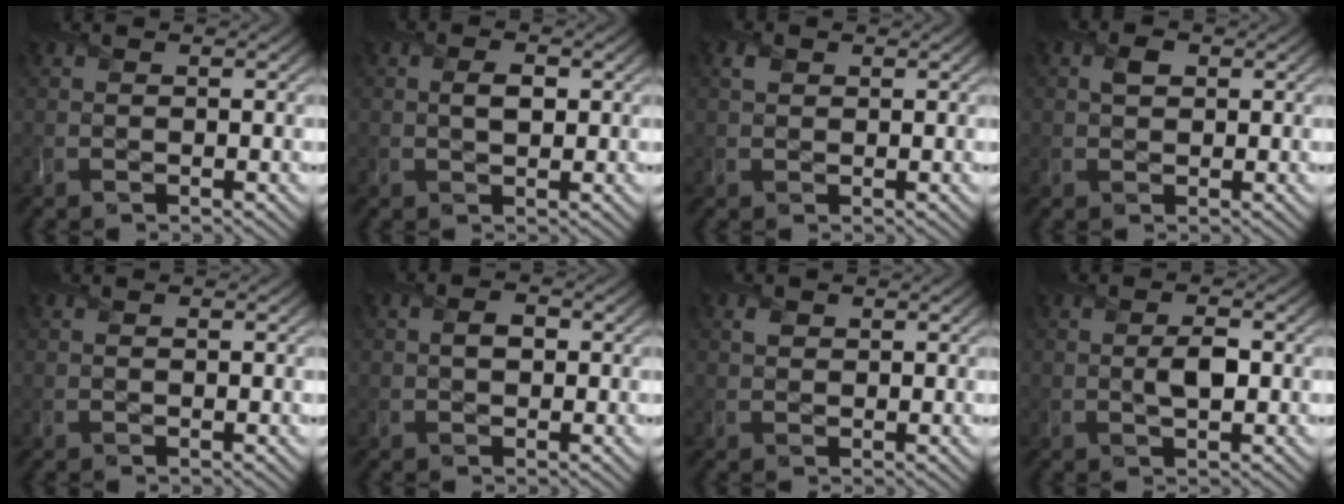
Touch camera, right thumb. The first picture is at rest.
{"total": 2.0, "force": [0.2, 1.2, 1.6], "torque": [-0.032, 0.000, 0.004]}
{"total": 1.1, "force": [0.5, 0.8, 0.4], "torque": [-0.011, 0.003, 0.009]}
{"total": 1.6, "force": [0.4, 1.2, 0.9], "torque": [-0.019, 0.001, 0.007]}
{"total": 0.0}
{"total": 1.8, "force": [0.1, 1.3, 1.2], "torque": [-0.024, 0.000, 0.000]}
{"total": 1.1, "force": [0.5, 0.9, 0.3], "torque": [-0.006, 0.000, 0.010]}
{"total": 2.5, "force": [-0.1, 1.1, 2.2], "torque": [-0.044, -0.002, -0.001]}